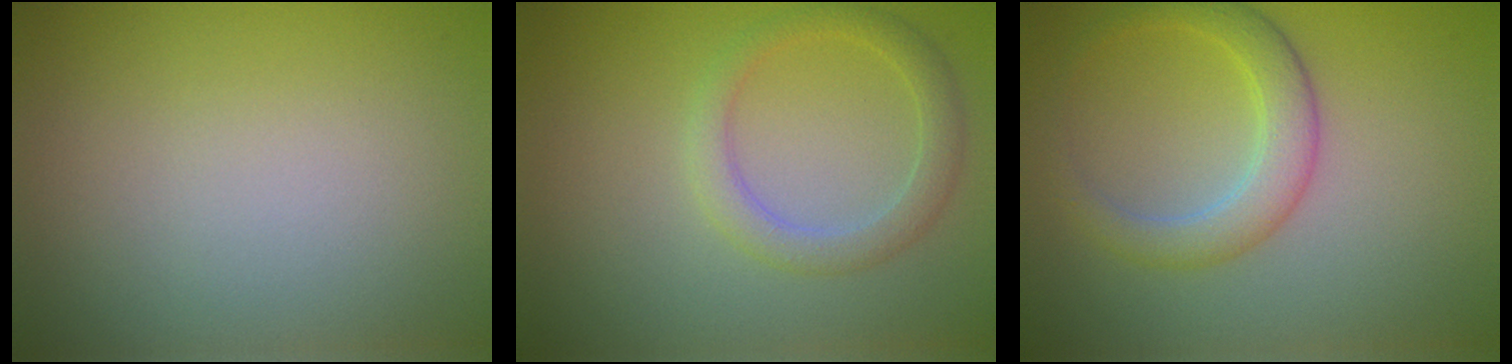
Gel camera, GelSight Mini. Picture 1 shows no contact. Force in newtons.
{"total": 2.4, "press": 2.4, "slide": 0.2}
{"total": 3.3, "press": 3.3, "slide": 0.1}